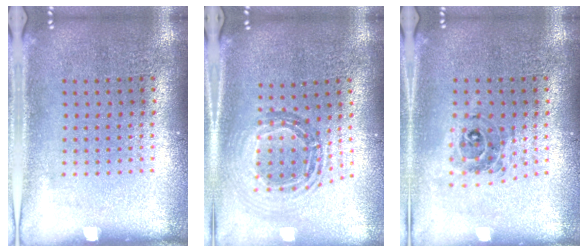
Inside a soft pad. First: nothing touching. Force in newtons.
{"total": 0.9, "press": 0.9, "slide": 0.2}
{"total": 0.7, "press": 0.7, "slide": 0.1}